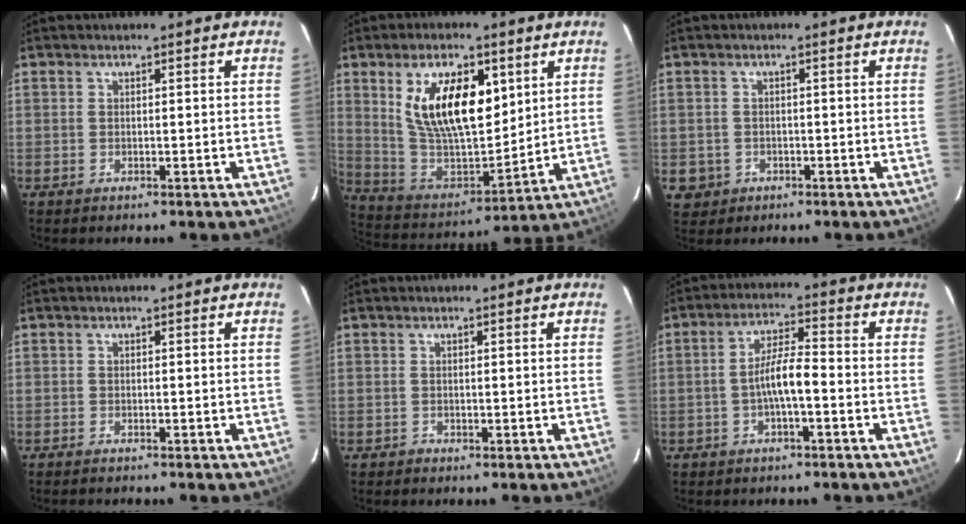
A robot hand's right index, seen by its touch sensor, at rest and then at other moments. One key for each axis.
{"total": 18.2, "fx": 6.7, "fy": 8.6, "fz": 14.5, "tx": -0.264, "ty": 0.001, "tz": 0.137}
{"total": 4.2, "fx": -1.1, "fy": 4.0, "fz": 0.7, "tx": -0.024, "ty": 0.006, "tz": -0.006}
{"total": 1.2, "fx": -1.1, "fy": 0.1, "fz": 0.3, "tx": -0.008, "ty": -0.005, "tz": -0.021}
{"total": 0.9, "fx": -0.4, "fy": 0.8, "fz": -0.2, "tx": 0.005, "ty": 0.004, "tz": -0.006}
{"total": 5.5, "fx": -2.0, "fy": 0.9, "fz": 5.1, "tx": -0.099, "ty": 0.011, "tz": -0.033}